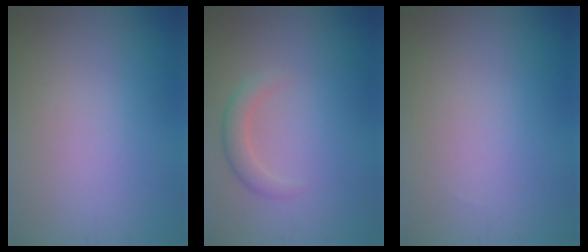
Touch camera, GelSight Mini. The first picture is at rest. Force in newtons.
{"total": 1.9, "press": 1.9, "slide": 0.2}
{"total": 0.0}